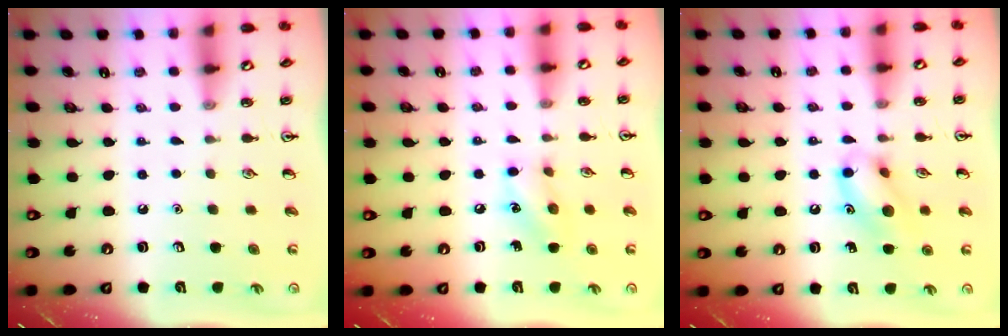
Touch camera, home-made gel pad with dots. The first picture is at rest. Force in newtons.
{"total": 8.4, "press": 8.3, "slide": 1.2}
{"total": 10.6, "press": 10.5, "slide": 1.4}